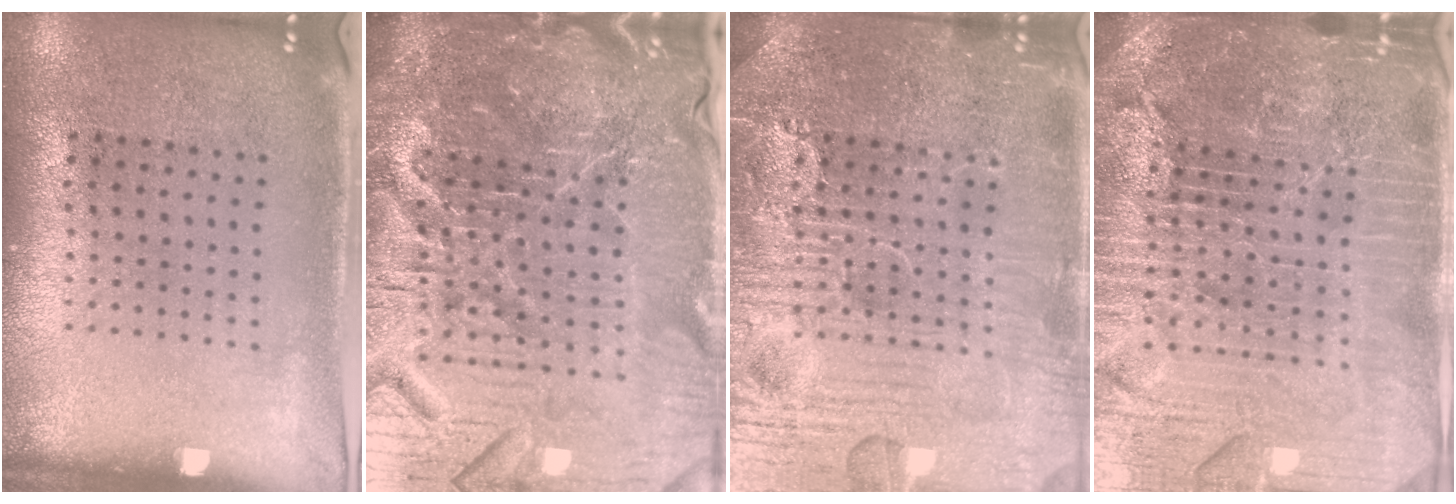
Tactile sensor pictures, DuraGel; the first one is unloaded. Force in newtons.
{"total": 7.4, "press": 6.5, "slide": 3.5}
{"total": 6.4, "press": 6.3, "slide": 0.7}
{"total": 5.7, "press": 5.1, "slide": 2.4}